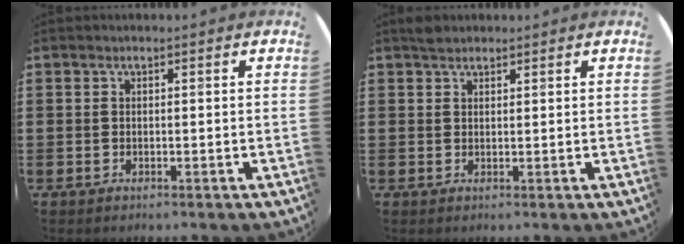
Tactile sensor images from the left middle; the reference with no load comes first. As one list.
[{"total": 1.4, "force": [1.3, 0.5, 0.2], "torque": [0.003, 0.001, 0.023]}]